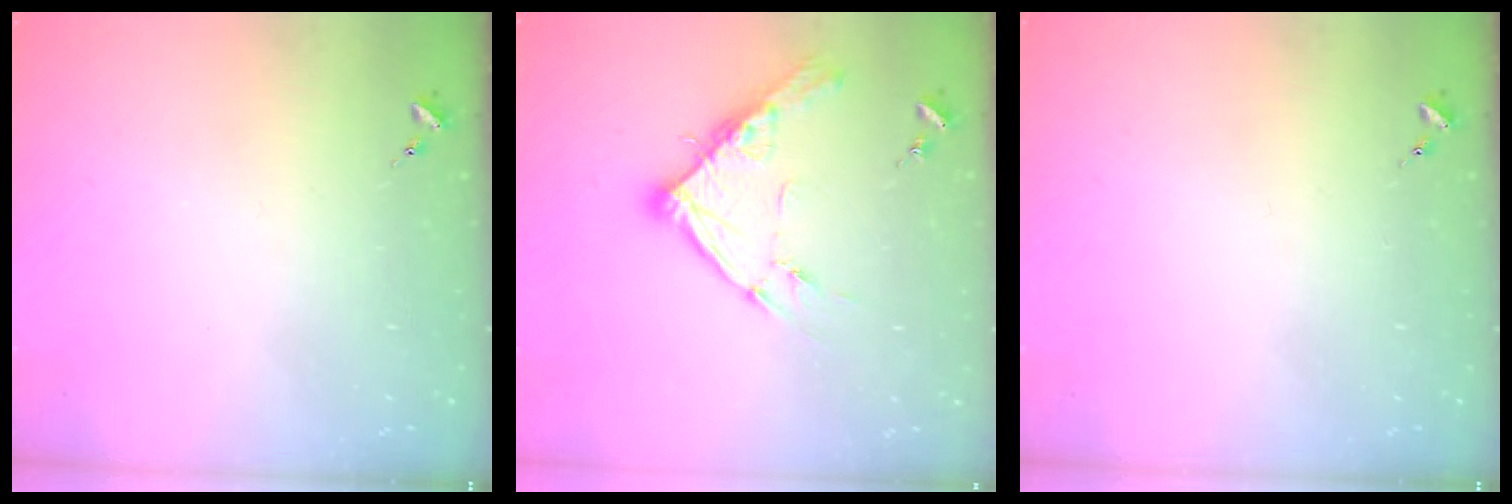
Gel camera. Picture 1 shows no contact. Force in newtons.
{"total": 13.3, "press": 13.2, "slide": 1.2}
{"total": 0.0}